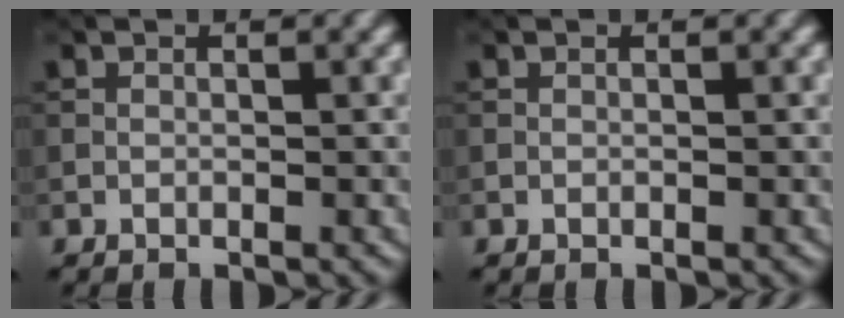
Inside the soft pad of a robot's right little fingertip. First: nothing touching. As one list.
[{"total": 0.0}]